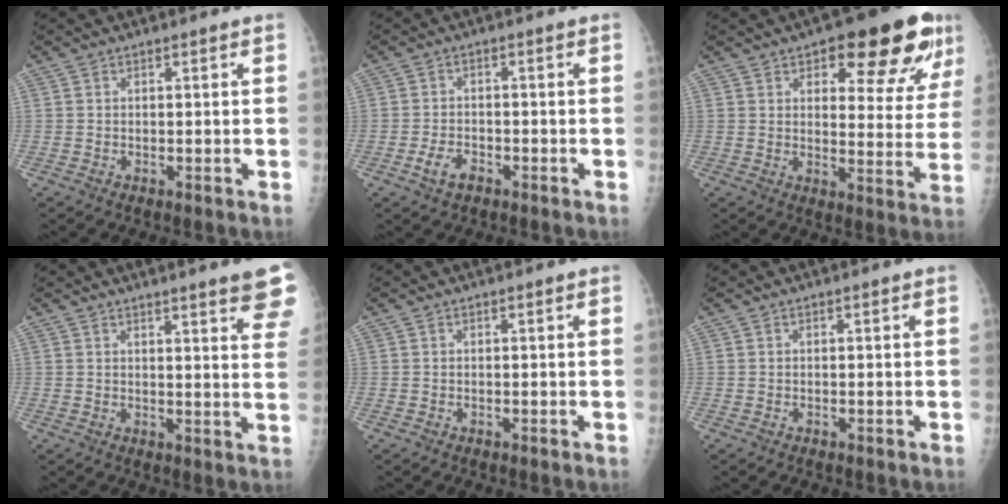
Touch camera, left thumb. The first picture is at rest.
{"total": 3.5, "force": [-1.9, 2.0, 2.1], "torque": [-0.042, 0.011, -0.033]}
{"total": 17.0, "force": [9.4, 6.6, 12.5], "torque": [-0.111, -0.033, 0.122]}
{"total": 12.0, "force": [8.8, 1.6, 8.0], "torque": [-0.073, -0.036, 0.089]}
{"total": 0.0}
{"total": 0.0}